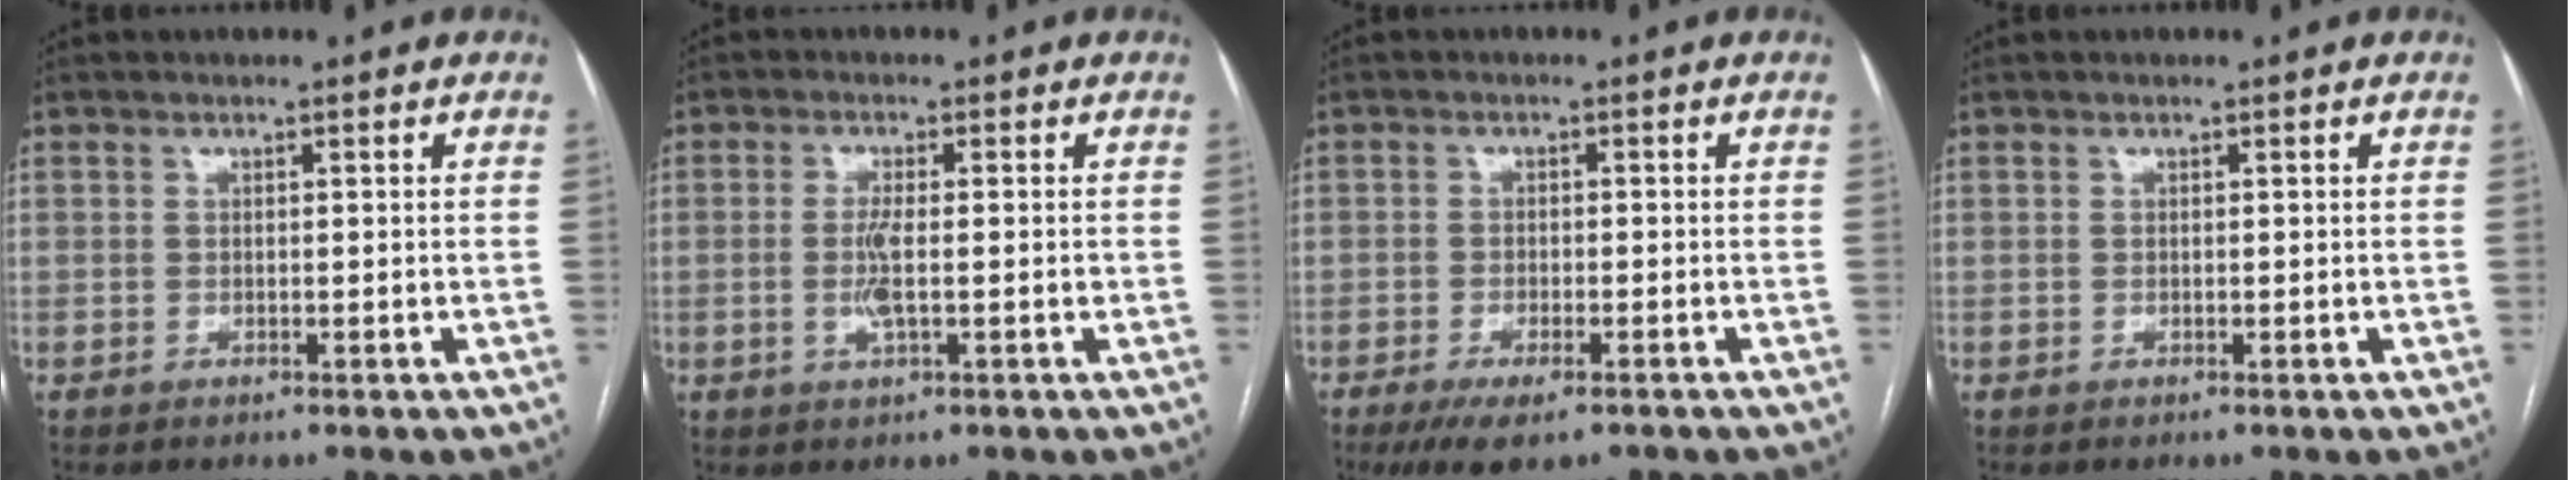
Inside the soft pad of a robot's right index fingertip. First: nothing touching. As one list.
[{"total": 3.9, "force": [-0.6, 0.5, 3.8], "torque": [-0.080, -0.006, -0.011]}, {"total": 6.3, "force": [-4.4, 1.8, 4.1], "torque": [-0.065, -0.011, -0.071]}, {"total": 0.0}]